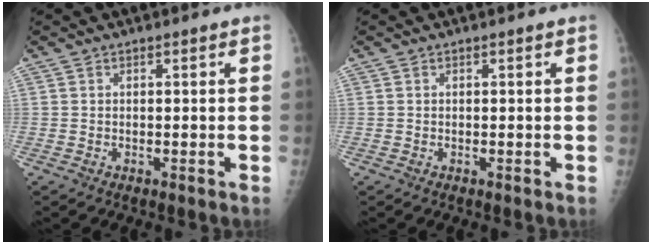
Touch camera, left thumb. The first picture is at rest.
{"total": 0.0}